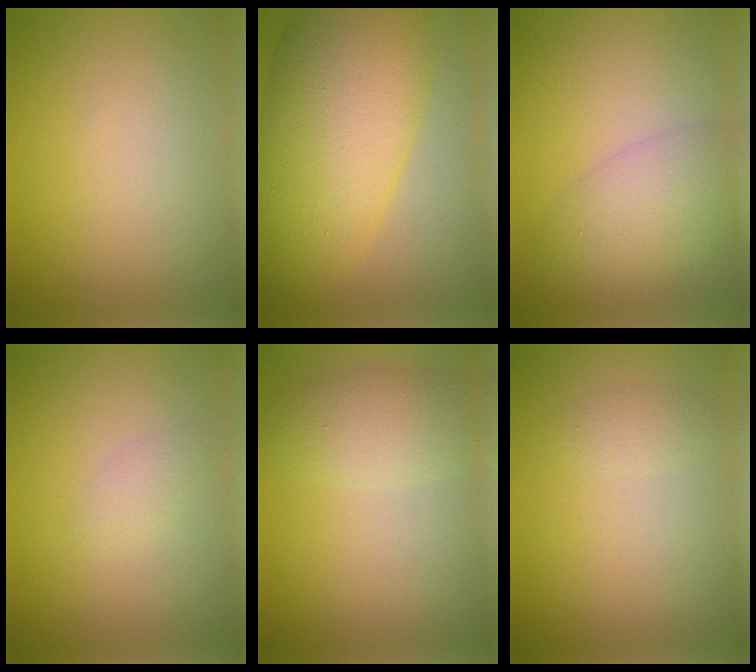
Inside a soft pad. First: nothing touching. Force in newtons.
{"total": 12.2, "press": 12.2, "slide": 0.3}
{"total": 3.3, "press": 3.3, "slide": 0.4}
{"total": 1.2, "press": 1.2, "slide": 0.1}
{"total": 3.2, "press": 3.2, "slide": 0.1}
{"total": 1.0, "press": 1.0, "slide": 0.0}